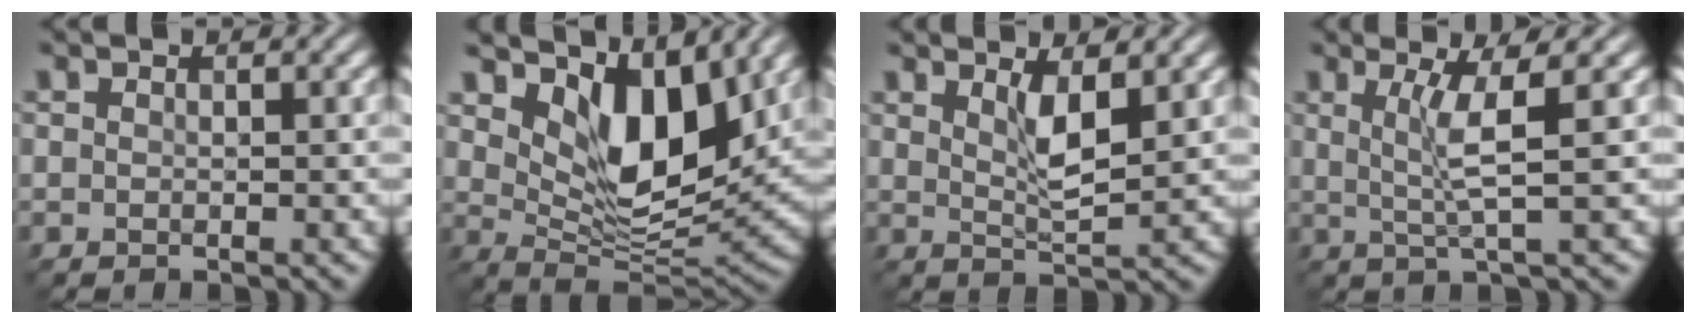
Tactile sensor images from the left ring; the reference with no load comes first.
{"total": 7.7, "force": [4.2, 3.7, 5.3], "torque": [-0.093, -0.014, 0.067]}
{"total": 2.6, "force": [1.4, 0.3, 2.2], "torque": [-0.042, -0.004, 0.028]}
{"total": 3.1, "force": [0.9, 0.1, 2.9], "torque": [-0.059, 0.001, 0.021]}